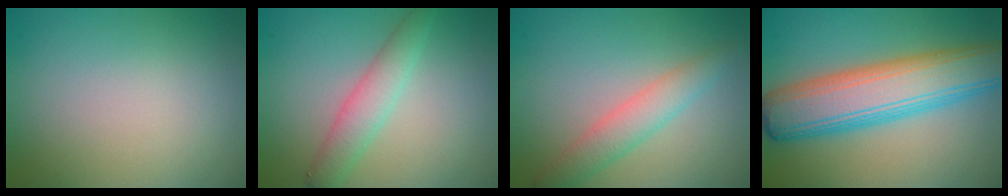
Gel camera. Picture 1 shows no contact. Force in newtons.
{"total": 2.8, "press": 2.8, "slide": 0.1}
{"total": 3.0, "press": 3.0, "slide": 0.1}
{"total": 9.2, "press": 9.2, "slide": 0.4}